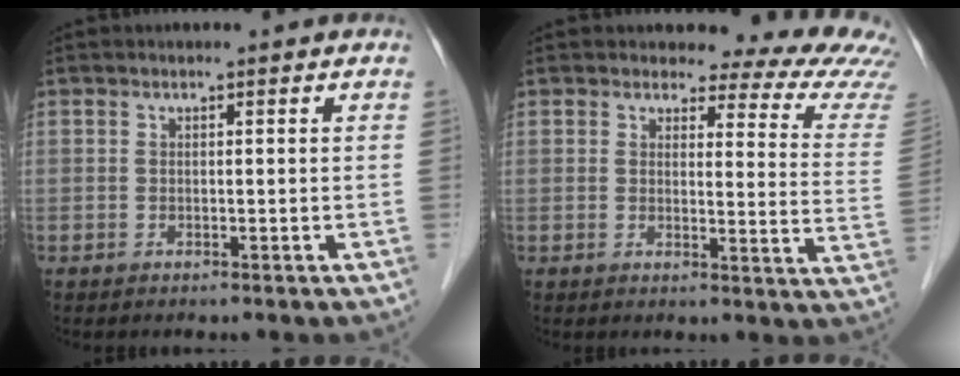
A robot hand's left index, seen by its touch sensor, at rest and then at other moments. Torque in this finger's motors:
{"motor_torque": [0.54, -0.61, 0.29, 0.03]}